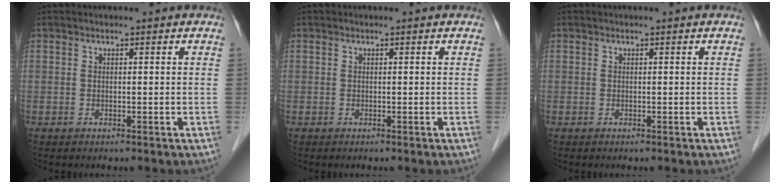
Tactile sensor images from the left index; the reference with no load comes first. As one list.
[{"total": 0.0}, {"total": 0.0}]